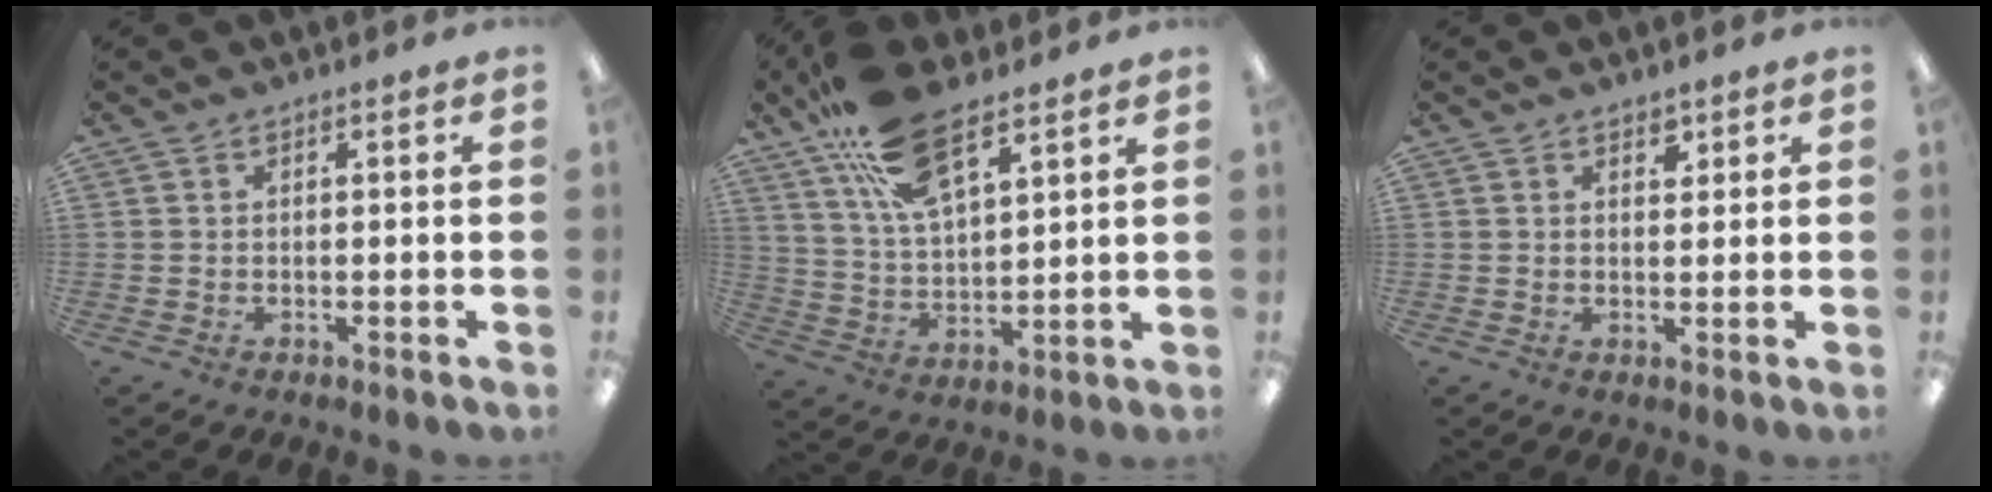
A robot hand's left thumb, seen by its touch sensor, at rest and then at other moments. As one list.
[{"total": 16.9, "force": [10.8, 7.4, 10.7], "torque": [-0.194, -0.034, 0.192]}, {"total": 2.4, "force": [1.8, 1.3, 0.9], "torque": [0.004, -0.010, 0.028]}]